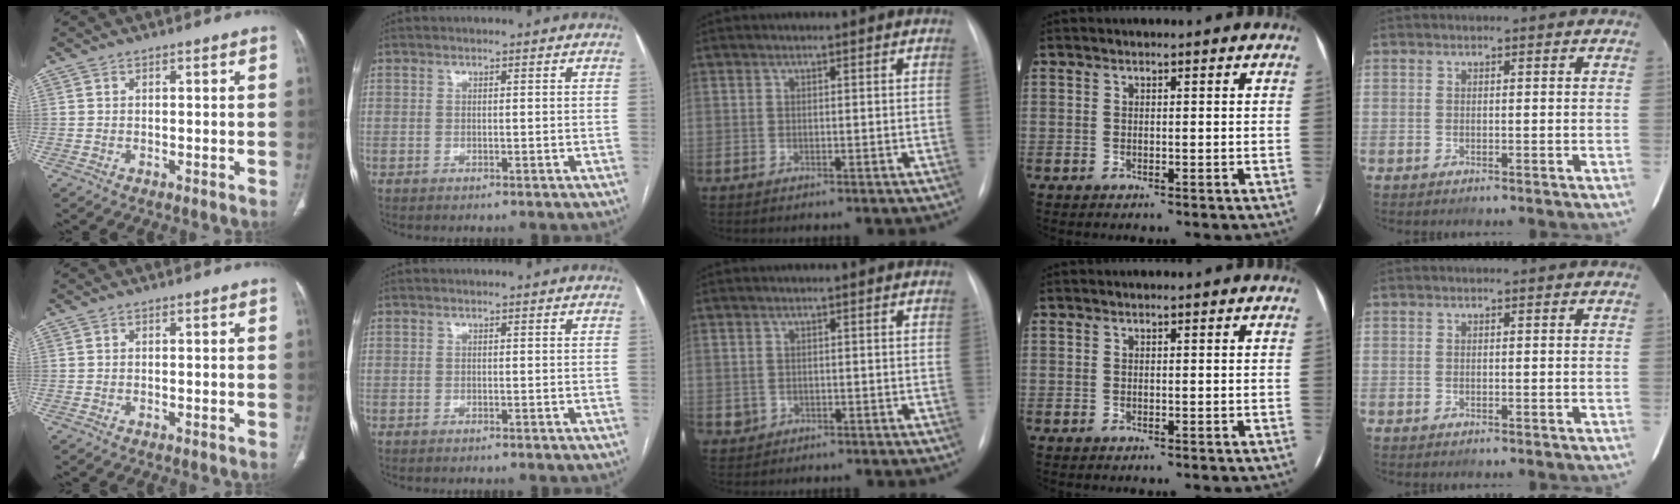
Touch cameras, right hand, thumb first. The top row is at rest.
{"middle": {"total": 1.4, "force": [-0.3, 1.4, 0.2], "torque": [-0.002, 0.003, 0.000]}}